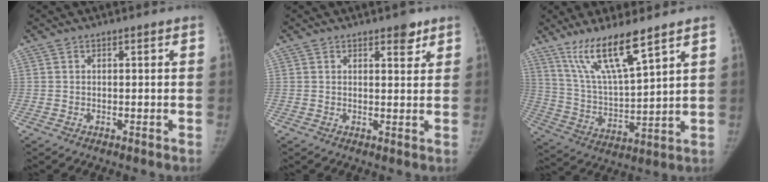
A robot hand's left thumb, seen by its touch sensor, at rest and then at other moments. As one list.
[{"total": 3.0, "force": [2.1, 1.3, 1.8], "torque": [-0.009, -0.011, 0.027]}, {"total": 13.4, "force": [9.2, 2.0, 9.5], "torque": [-0.171, -0.052, 0.191]}]